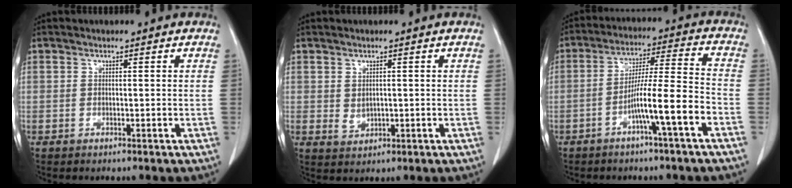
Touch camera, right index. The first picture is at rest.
{"total": 1.9, "force": [0.3, 1.4, 1.3], "torque": [-0.023, -0.003, 0.015]}
{"total": 10.0, "force": [-4.5, -0.6, 8.9], "torque": [-0.155, 0.015, -0.077]}